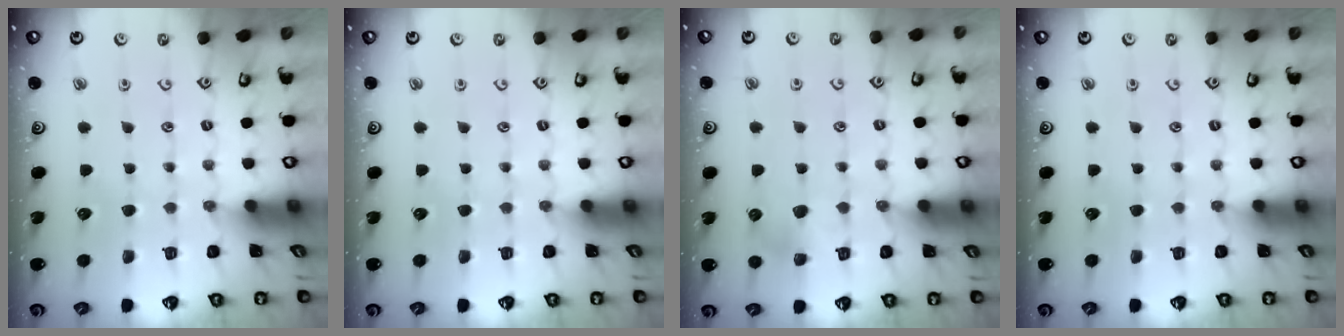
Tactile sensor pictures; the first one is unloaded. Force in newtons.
{"total": 0.0}
{"total": 4.4, "press": 4.3, "slide": 0.9}
{"total": 0.0}